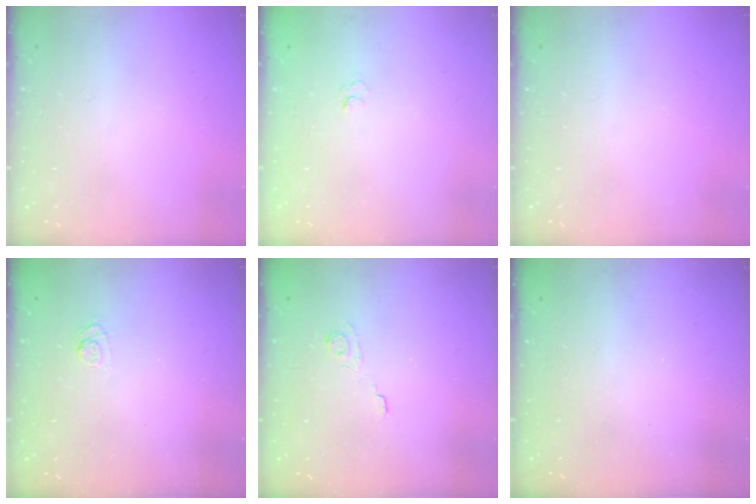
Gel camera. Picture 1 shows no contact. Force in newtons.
{"total": 5.4, "press": 5.3, "slide": 0.9}
{"total": 0.0}
{"total": 2.4, "press": 2.0, "slide": 1.3}
{"total": 1.9, "press": 1.3, "slide": 1.3}
{"total": 2.4, "press": 2.3, "slide": 0.8}